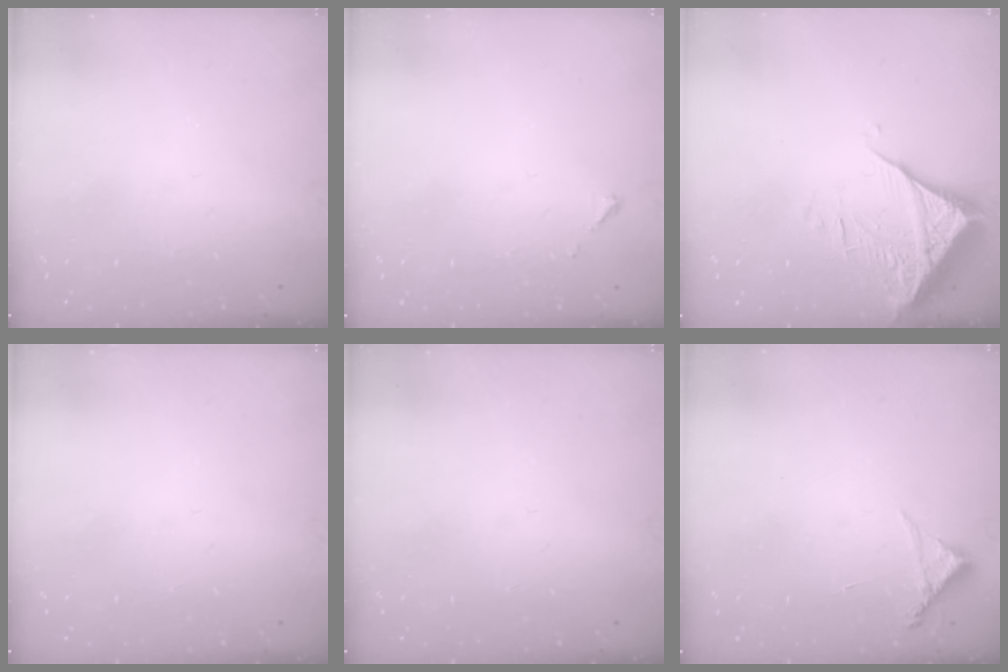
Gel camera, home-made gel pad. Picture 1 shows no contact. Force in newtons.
{"total": 2.6, "press": 2.6, "slide": 0.3}
{"total": 6.6, "press": 6.6, "slide": 0.8}
{"total": 0.0}
{"total": 0.0}
{"total": 4.5, "press": 4.5, "slide": 0.3}